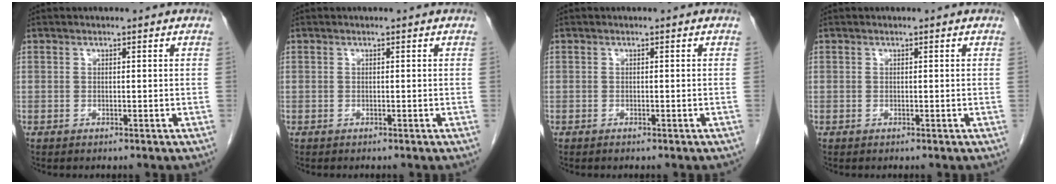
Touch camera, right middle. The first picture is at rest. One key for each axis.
{"total": 0.0}
{"total": 0.8, "fx": -0.6, "fy": 0.2, "fz": 0.4, "tx": -0.011, "ty": -0.001, "tz": -0.006}
{"total": 0.0}